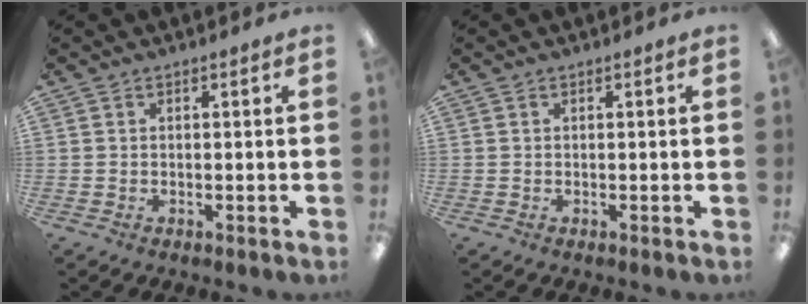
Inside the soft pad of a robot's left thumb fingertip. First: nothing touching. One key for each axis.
{"total": 0.0}